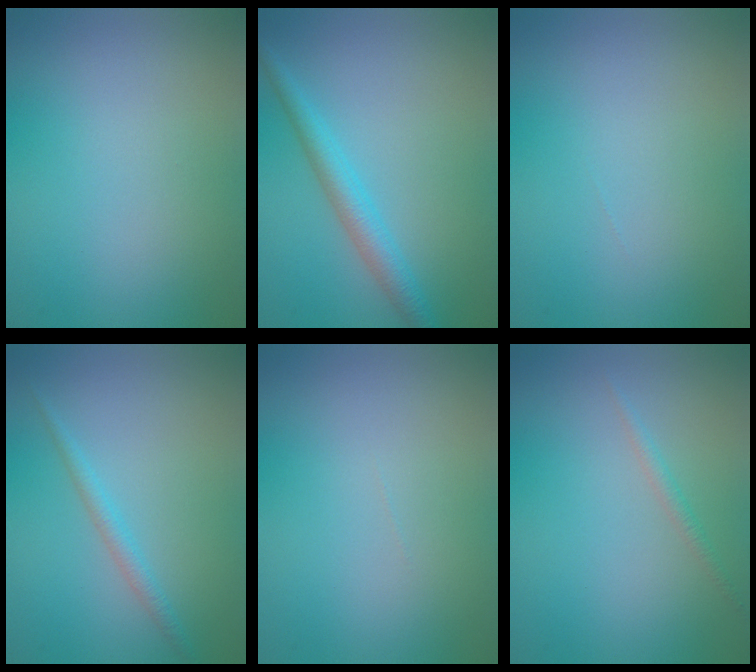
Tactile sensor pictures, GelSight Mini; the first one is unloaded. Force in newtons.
{"total": 3.0, "press": 3.0, "slide": 0.2}
{"total": 0.0}
{"total": 1.5, "press": 1.5, "slide": 0.1}
{"total": 0.0}
{"total": 0.9, "press": 0.9, "slide": 0.1}